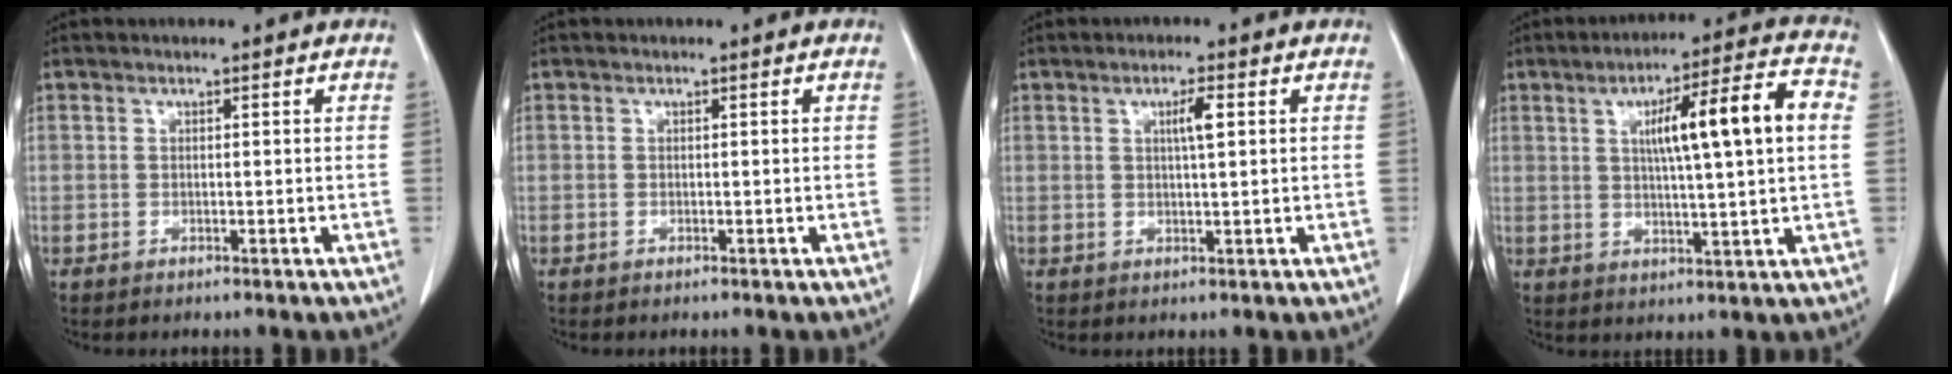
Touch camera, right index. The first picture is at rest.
{"total": 0.0}
{"total": 2.9, "force": [0.9, 0.2, 2.7], "torque": [-0.048, 0.001, 0.014]}
{"total": 12.9, "force": [2.5, 0.7, 12.7], "torque": [-0.194, 0.022, 0.039]}